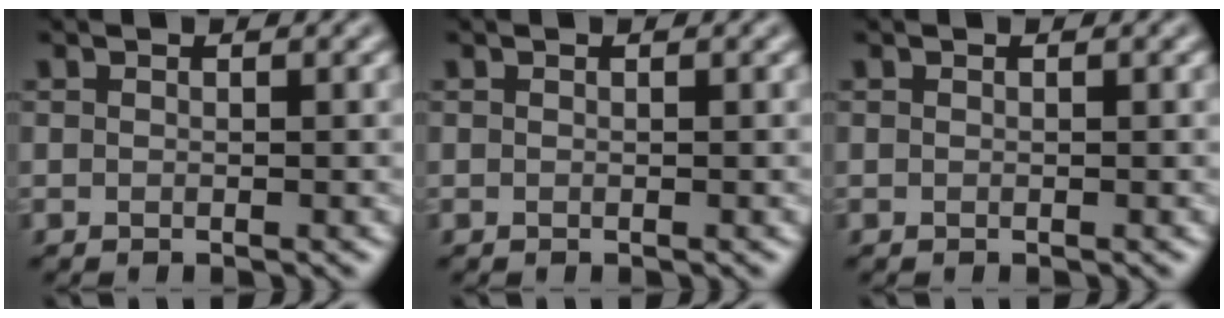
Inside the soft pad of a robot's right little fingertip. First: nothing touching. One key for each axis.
{"total": 0.0}
{"total": 0.0}